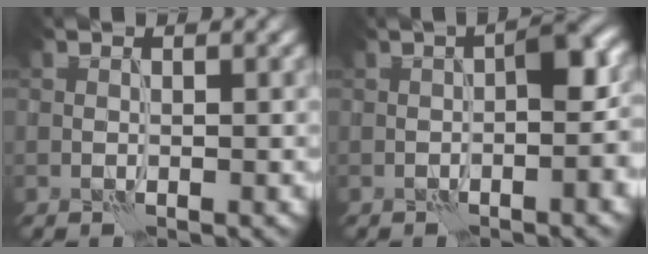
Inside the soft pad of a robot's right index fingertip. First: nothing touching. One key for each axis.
{"total": 4.7, "fx": -0.9, "fy": 1.0, "fz": 4.5, "tx": -0.064, "ty": 0.016, "tz": -0.019}